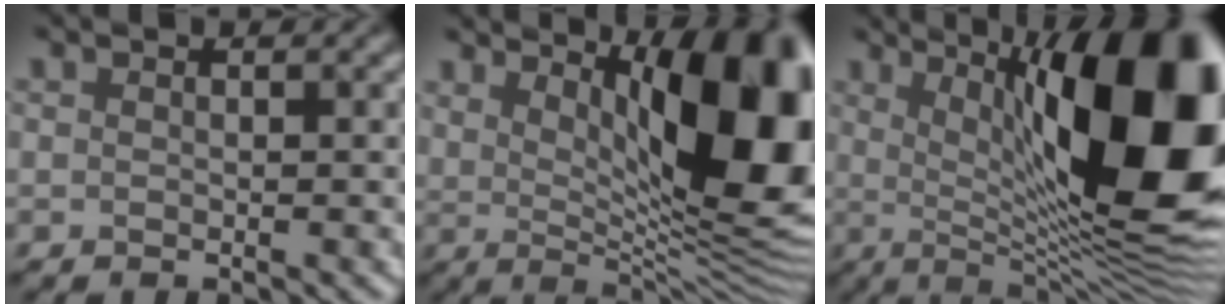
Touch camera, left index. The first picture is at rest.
{"total": 14.6, "force": [4.3, 5.6, 12.8], "torque": [-0.145, 0.005, 0.064]}
{"total": 17.5, "force": [3.1, 6.0, 16.1], "torque": [-0.201, 0.009, 0.042]}